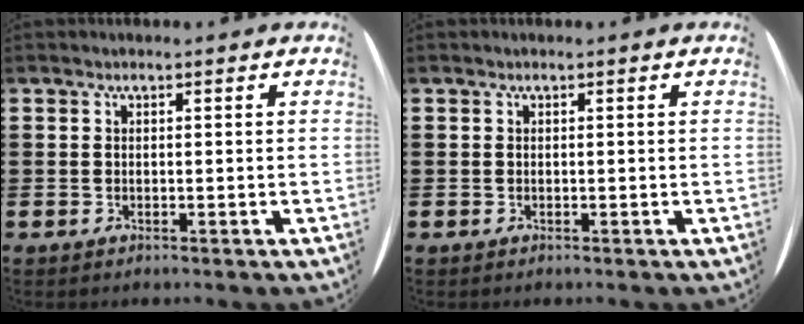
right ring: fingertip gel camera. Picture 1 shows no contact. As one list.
[{"total": 0.0}]